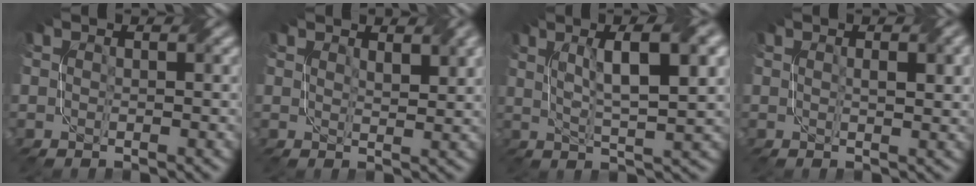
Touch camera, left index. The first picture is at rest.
{"total": 2.8, "force": [1.8, 0.8, 2.1], "torque": [-0.033, -0.003, 0.034]}
{"total": 9.2, "force": [2.9, 2.2, 8.4], "torque": [-0.123, 0.015, 0.047]}
{"total": 2.6, "force": [0.6, 0.7, 2.4], "torque": [-0.031, 0.003, 0.012]}